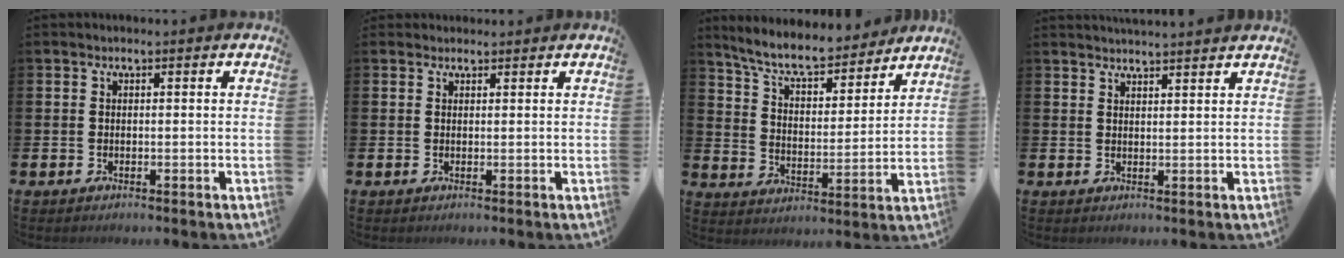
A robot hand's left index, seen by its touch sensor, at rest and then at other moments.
{"total": 1.1, "force": [1.1, 0.4, 0.0], "torque": [0.021, -0.004, 0.015]}
{"total": 8.2, "force": [7.5, 1.7, 2.9], "torque": [-0.079, -0.055, 0.129]}
{"total": 2.6, "force": [2.6, -0.3, 0.1], "torque": [0.000, -0.014, 0.046]}